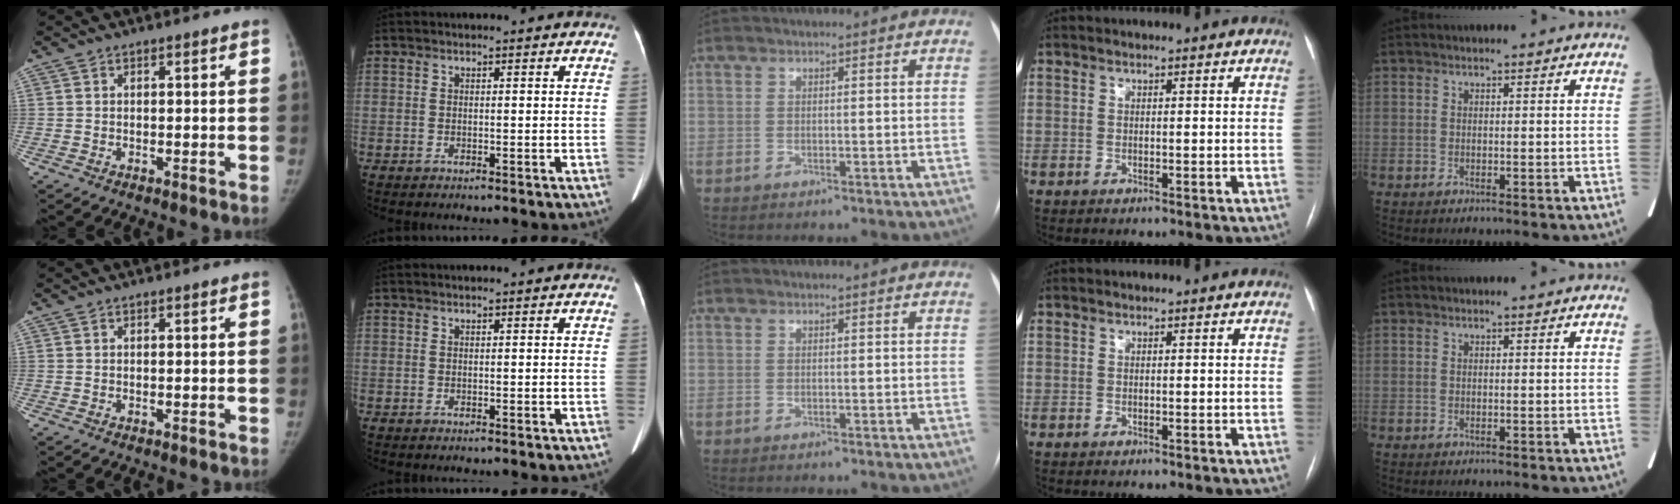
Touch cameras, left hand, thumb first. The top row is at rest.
{}